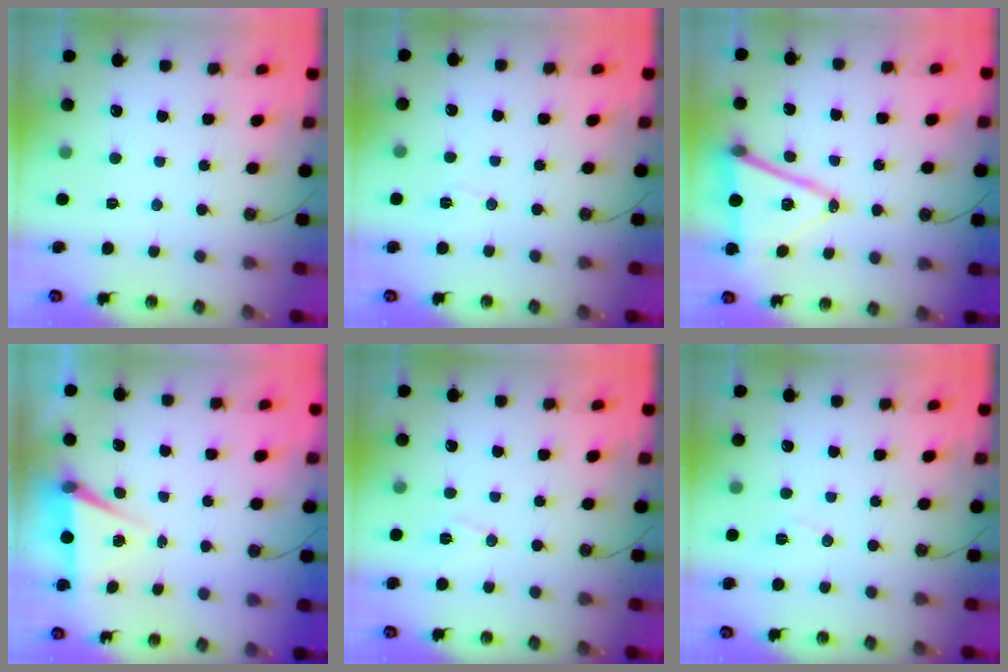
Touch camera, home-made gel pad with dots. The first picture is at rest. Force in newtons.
{"total": 4.1, "press": 3.7, "slide": 1.7}
{"total": 14.8, "press": 14.3, "slide": 3.9}
{"total": 6.3, "press": 4.4, "slide": 4.5}
{"total": 7.0, "press": 5.4, "slide": 4.4}
{"total": 6.7, "press": 5.0, "slide": 4.5}